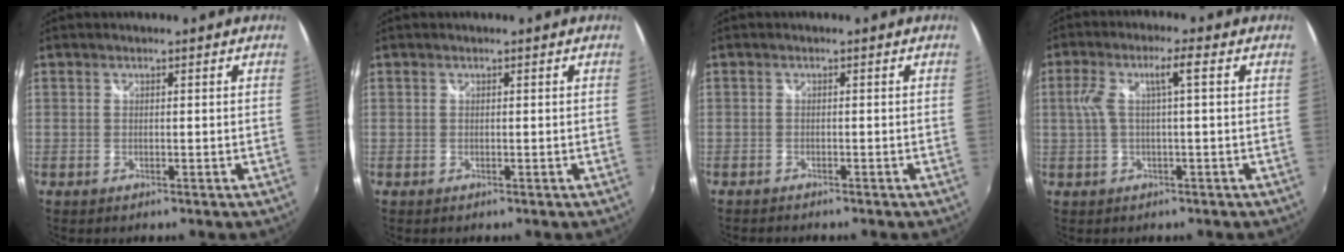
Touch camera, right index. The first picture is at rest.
{"total": 0.0}
{"total": 1.7, "force": [-1.7, 0.3, 0.3], "torque": [-0.015, -0.009, -0.032]}
{"total": 5.6, "force": [0.5, 0.3, 5.5], "torque": [-0.110, 0.006, 0.017]}